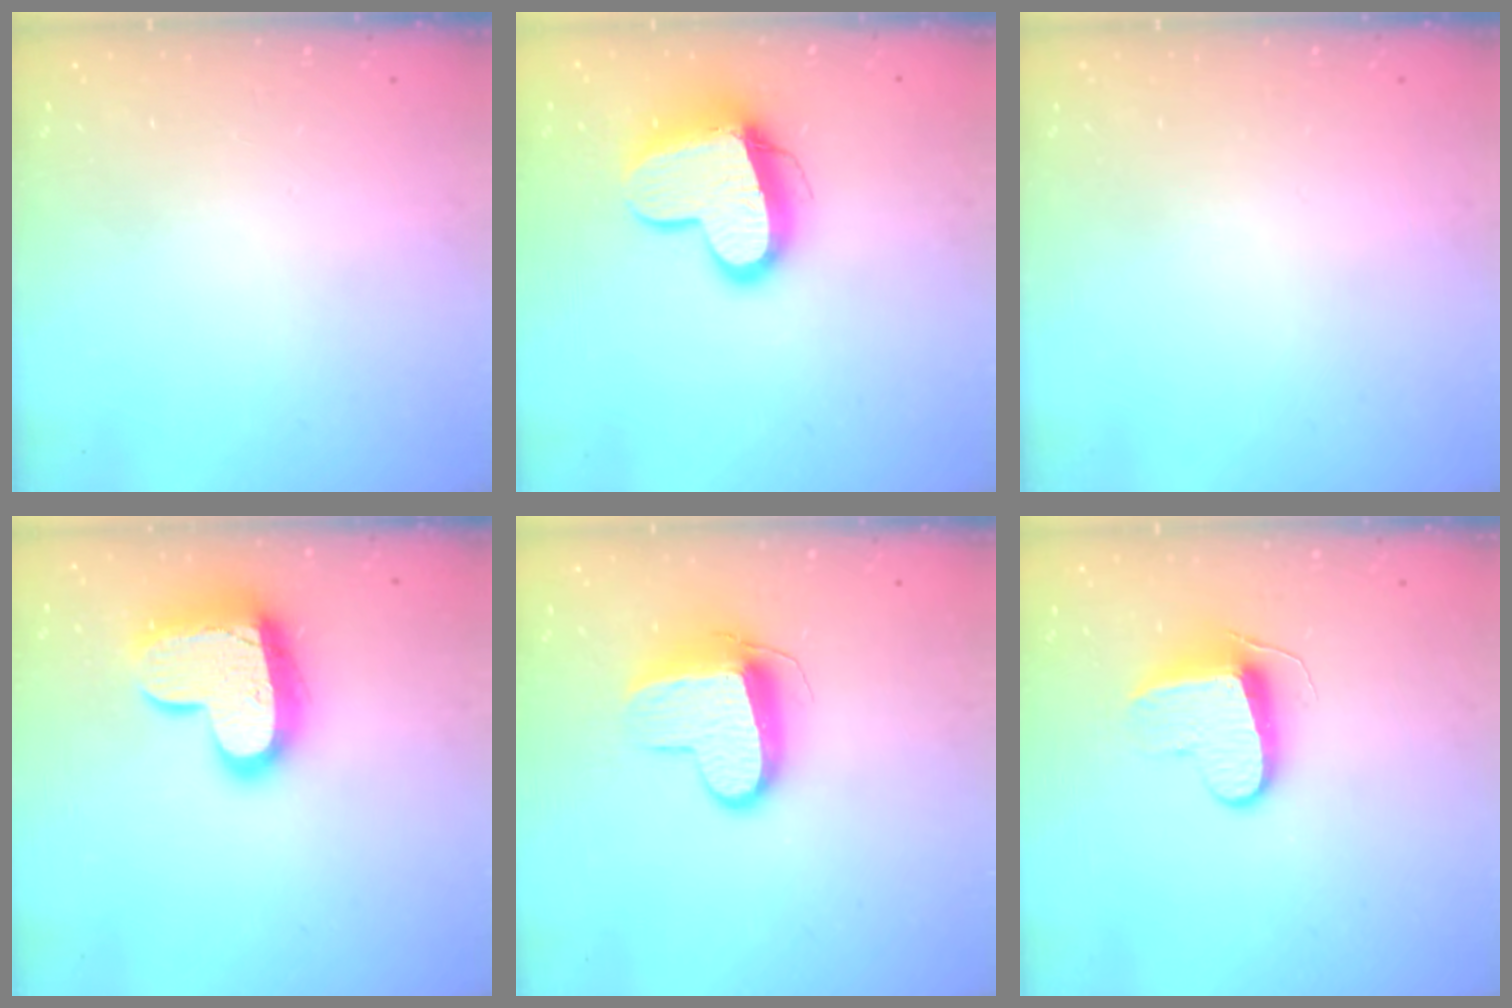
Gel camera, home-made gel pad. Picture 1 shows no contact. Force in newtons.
{"total": 13.5, "press": 13.5, "slide": 1.1}
{"total": 0.0}
{"total": 17.3, "press": 17.2, "slide": 1.4}
{"total": 11.1, "press": 11.1, "slide": 0.4}
{"total": 9.5, "press": 9.5, "slide": 0.7}